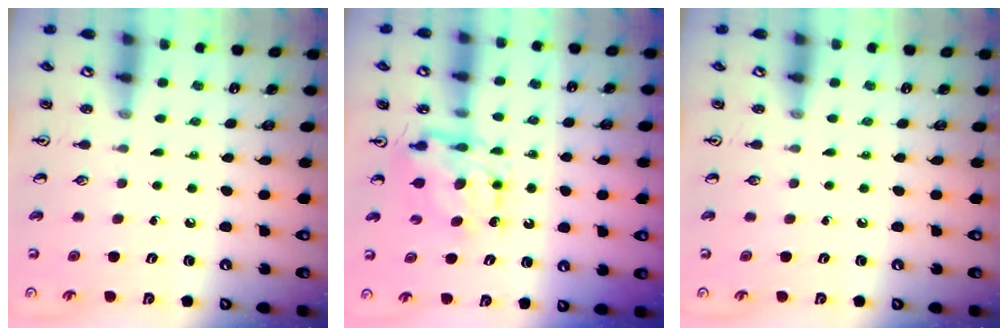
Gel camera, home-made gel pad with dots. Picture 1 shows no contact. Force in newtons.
{"total": 8.0, "press": 7.9, "slide": 0.4}
{"total": 0.0}